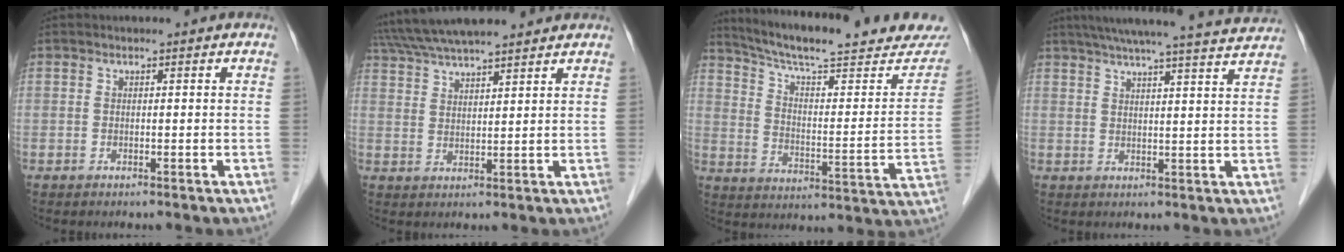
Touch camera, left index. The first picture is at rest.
{"total": 14.0, "force": [12.4, 1.7, 6.3], "torque": [-0.118, 0.044, 0.203]}
{"total": 25.9, "force": [22.7, 3.8, 11.8], "torque": [-0.178, -0.040, 0.303]}
{"total": 19.6, "force": [17.9, -0.1, 7.9], "torque": [-0.125, -0.002, 0.227]}